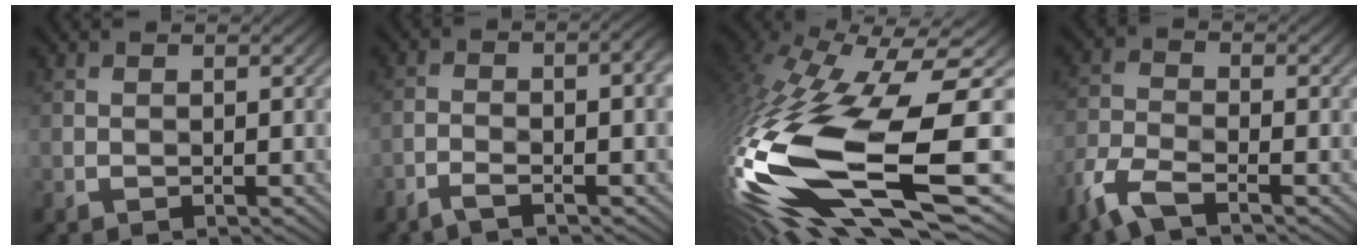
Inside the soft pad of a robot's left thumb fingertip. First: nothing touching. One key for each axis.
{"total": 5.2, "fx": -1.7, "fy": 1.1, "fz": 4.8, "tx": -0.071, "ty": 0.009, "tz": -0.031}
{"total": 19.7, "fx": -1.9, "fy": 7.6, "fz": 18.1, "tx": -0.420, "ty": -0.056, "tz": -0.021}
{"total": 5.4, "fx": -3.2, "fy": 2.0, "fz": 3.8, "tx": -0.090, "ty": -0.005, "tz": -0.083}